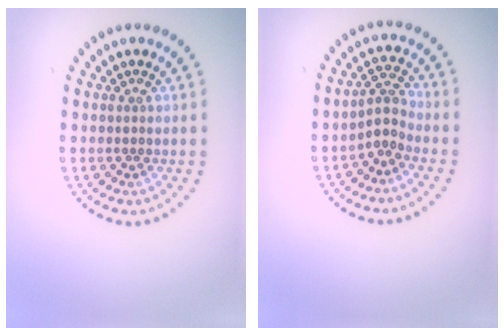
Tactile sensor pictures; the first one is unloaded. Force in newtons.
{"total": 2.1, "press": 1.6, "slide": 1.4}